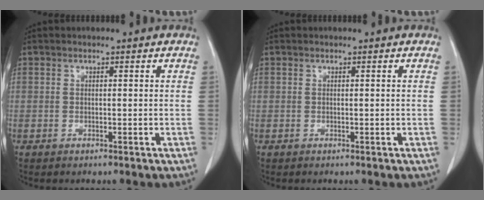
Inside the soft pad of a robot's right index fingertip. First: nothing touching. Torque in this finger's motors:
{"motor_torque": [0.00, 0.00, 0.00, 0.00]}